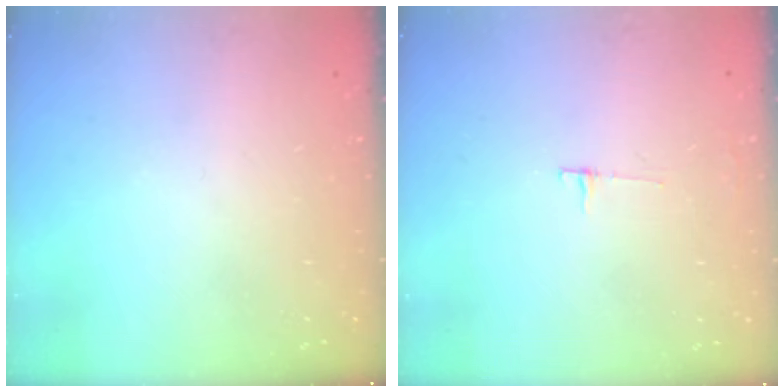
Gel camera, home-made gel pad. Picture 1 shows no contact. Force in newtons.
{"total": 3.5, "press": 3.5, "slide": 0.4}